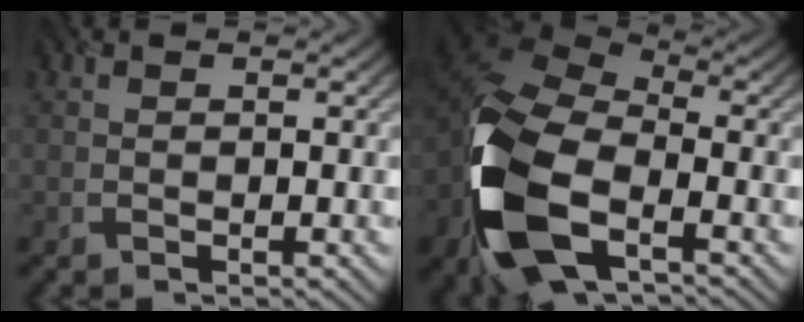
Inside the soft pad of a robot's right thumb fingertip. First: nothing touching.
{"total": 14.7, "force": [-5.2, 8.2, 11.0], "torque": [-0.263, -0.018, -0.104]}